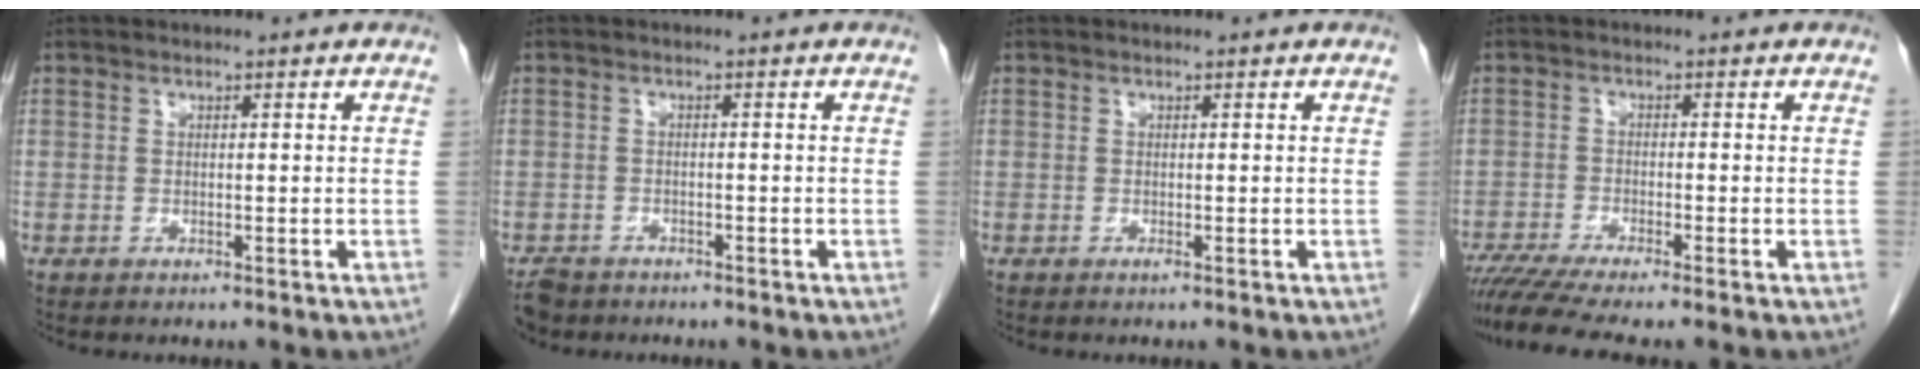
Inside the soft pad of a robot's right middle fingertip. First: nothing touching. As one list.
[{"total": 3.9, "force": [-3.3, 2.0, 0.7], "torque": [-0.017, -0.004, -0.056]}, {"total": 0.0}, {"total": 7.0, "force": [-5.8, -0.6, 3.8], "torque": [-0.063, -0.016, -0.100]}]